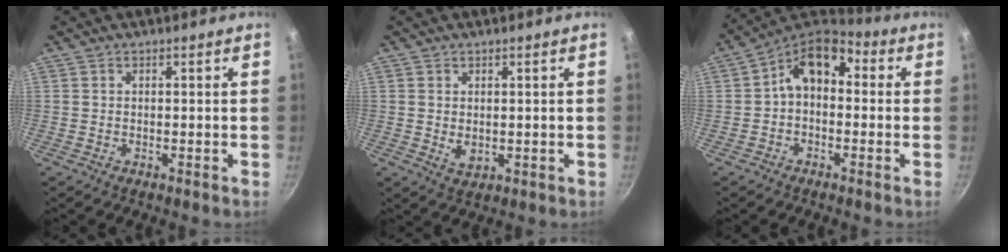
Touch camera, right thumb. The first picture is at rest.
{"total": 3.0, "force": [0.2, 2.0, 2.1], "torque": [-0.035, -0.010, 0.009]}
{"total": 11.0, "force": [0.9, 7.6, 7.9], "torque": [-0.110, 0.039, -0.008]}